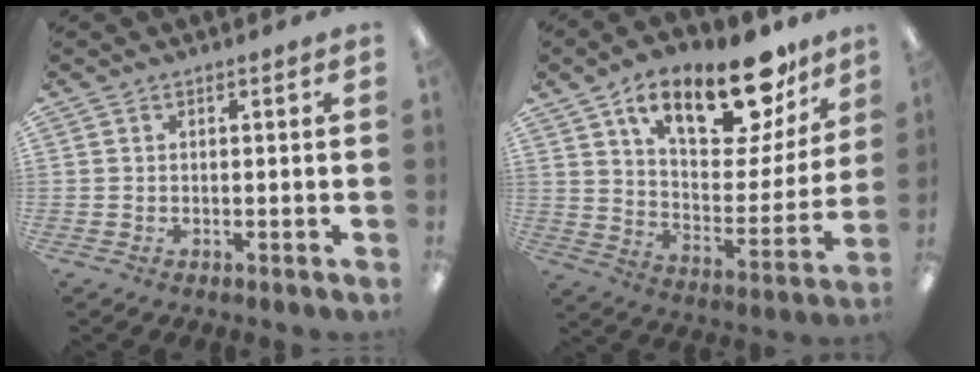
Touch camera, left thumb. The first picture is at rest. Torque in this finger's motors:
{"motor_torque": [2.48, 2.48, 1.33, -1.44, 0.29]}